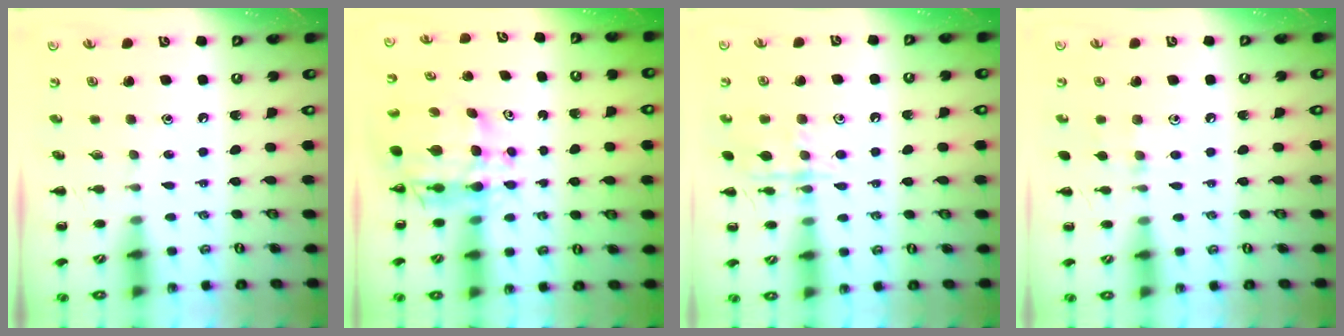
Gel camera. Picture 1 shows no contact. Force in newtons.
{"total": 8.6, "press": 8.0, "slide": 3.2}
{"total": 11.4, "press": 11.4, "slide": 0.6}
{"total": 5.4, "press": 5.1, "slide": 1.6}